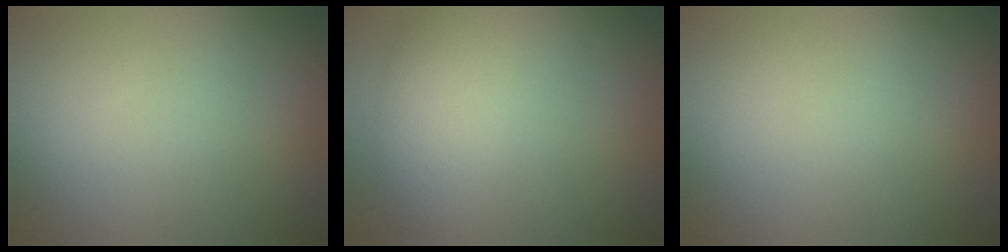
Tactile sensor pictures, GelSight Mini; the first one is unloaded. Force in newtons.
{"total": 3.7, "press": 3.7, "slide": 0.1}
{"total": 0.0}